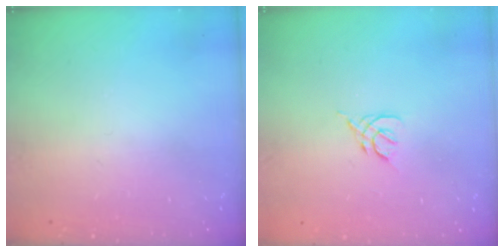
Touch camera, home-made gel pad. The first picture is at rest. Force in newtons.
{"total": 2.8, "press": 2.8, "slide": 0.7}